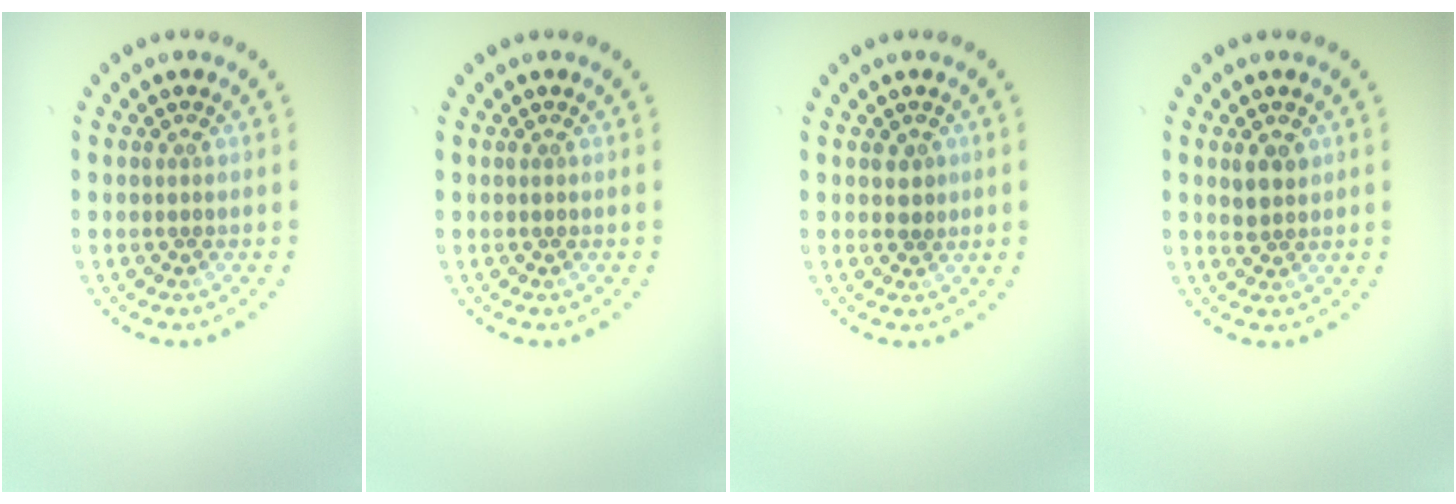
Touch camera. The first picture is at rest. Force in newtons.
{"total": 0.0}
{"total": 1.1, "press": 1.0, "slide": 0.4}
{"total": 1.8, "press": 1.6, "slide": 0.6}